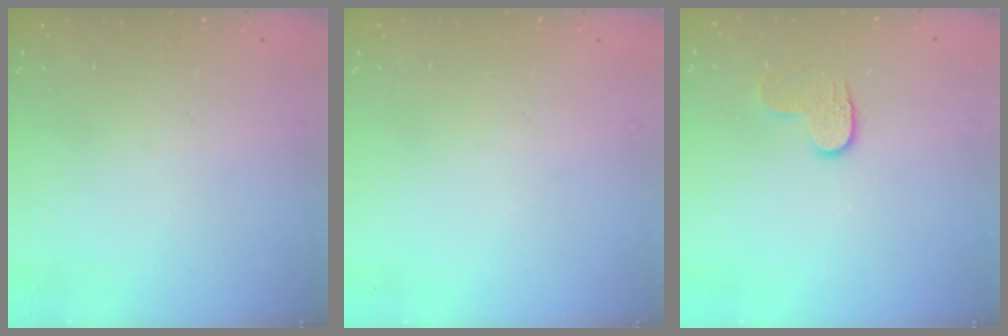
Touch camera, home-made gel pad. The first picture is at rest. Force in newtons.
{"total": 0.0}
{"total": 5.7, "press": 5.7, "slide": 0.5}